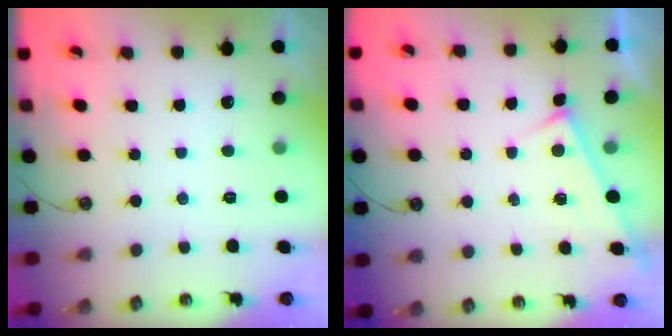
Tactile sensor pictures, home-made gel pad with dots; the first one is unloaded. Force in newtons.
{"total": 6.2, "press": 6.2, "slide": 0.2}